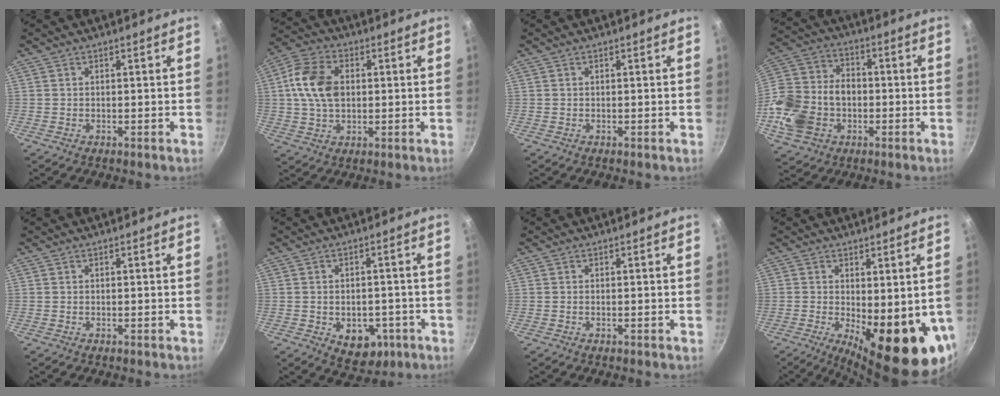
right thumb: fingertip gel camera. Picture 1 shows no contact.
{"total": 11.7, "force": [1.4, 8.0, 8.4], "torque": [-0.145, 0.014, 0.015]}
{"total": 0.0}
{"total": 17.7, "force": [-3.6, 13.5, 10.9], "torque": [-0.216, 0.038, -0.065]}
{"total": 0.0}
{"total": 8.8, "force": [-3.0, 6.2, 5.6], "torque": [-0.045, 0.009, -0.026]}
{"total": 0.0}
{"total": 15.7, "force": [-2.3, 5.8, 14.5], "torque": [-0.166, -0.027, -0.018]}